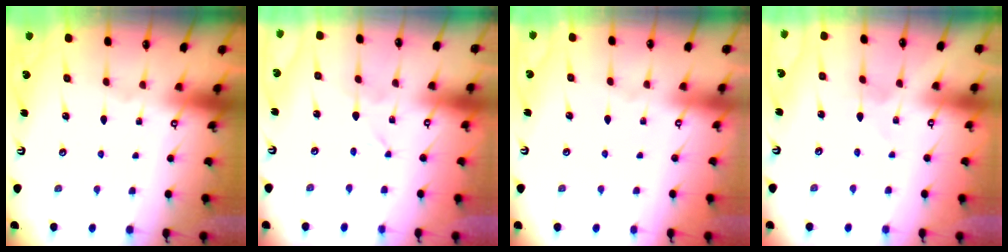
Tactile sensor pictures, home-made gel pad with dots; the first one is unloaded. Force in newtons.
{"total": 0.0}
{"total": 0.0}
{"total": 2.2, "press": 2.2, "slide": 0.2}